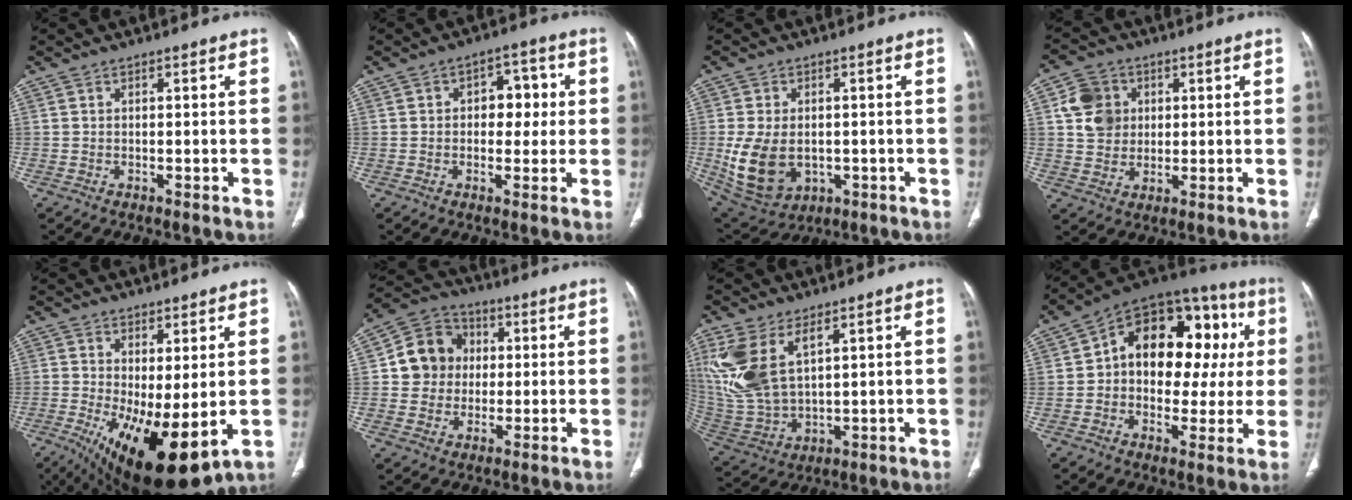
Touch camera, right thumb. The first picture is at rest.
{"total": 7.0, "force": [0.8, 4.7, 5.1], "torque": [-0.032, 0.014, 0.008]}
{"total": 12.4, "force": [-1.6, 8.7, 8.7], "torque": [-0.157, -0.002, -0.002]}
{"total": 8.3, "force": [2.0, 7.2, 3.6], "torque": [-0.044, -0.003, 0.037]}
{"total": 15.2, "force": [-2.2, 5.9, 13.8], "torque": [-0.243, -0.026, -0.011]}
{"total": 10.7, "force": [0.9, 9.8, 4.0], "torque": [-0.037, 0.016, 0.008]}
{"total": 15.1, "force": [6.5, 7.7, 11.2], "torque": [-0.248, -0.017, 0.149]}
{"total": 22.5, "force": [3.5, 14.5, 16.9], "torque": [-0.184, 0.040, 0.044]}